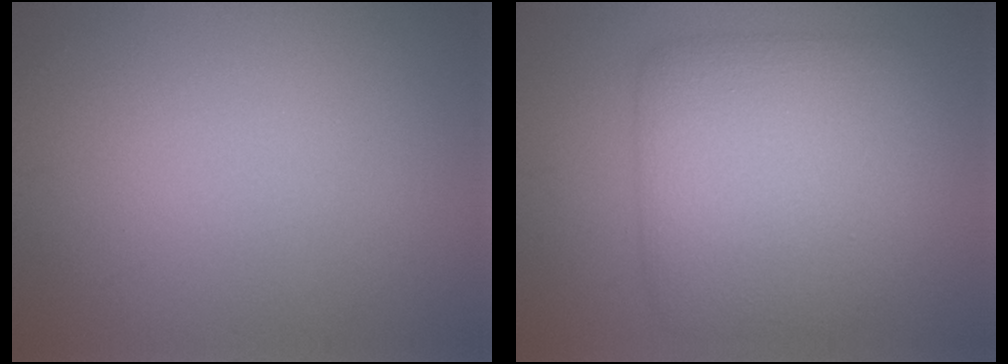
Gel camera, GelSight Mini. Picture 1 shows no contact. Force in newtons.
{"total": 8.2, "press": 8.2, "slide": 0.2}